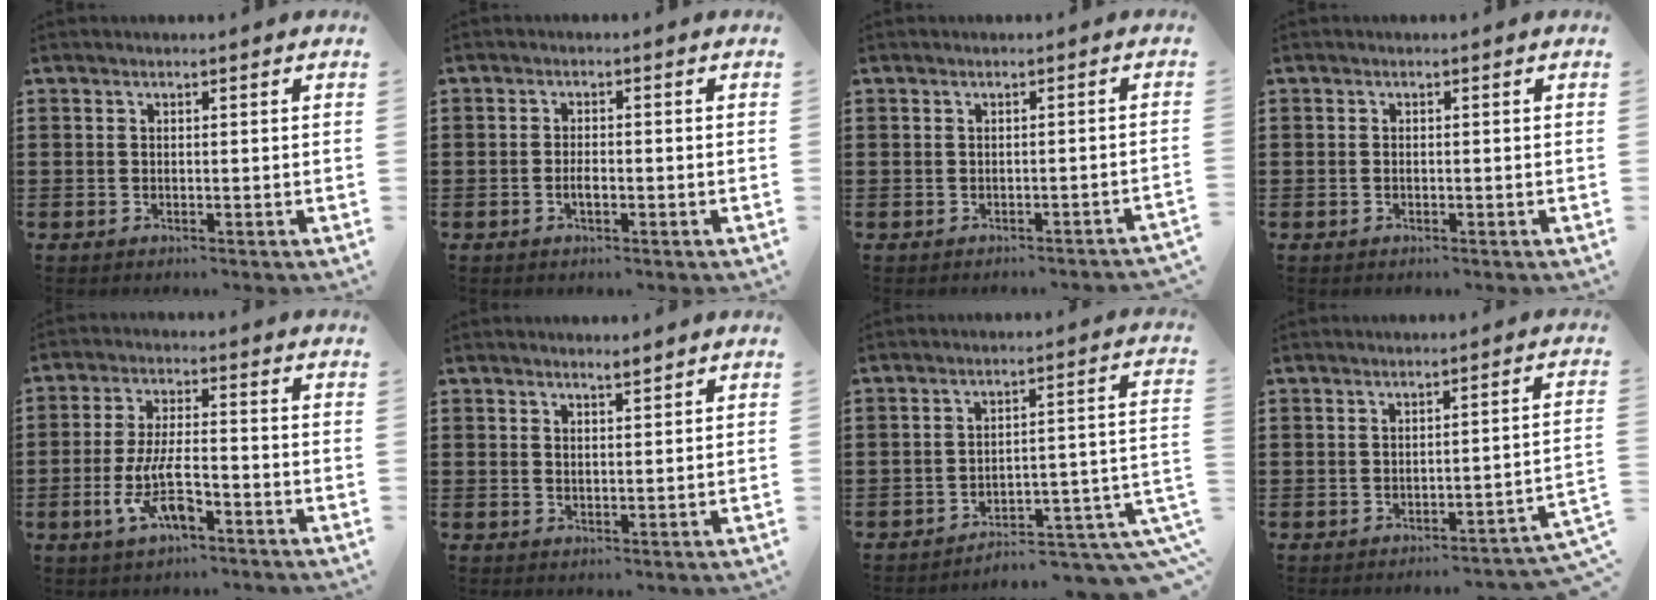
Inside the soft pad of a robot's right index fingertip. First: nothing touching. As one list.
[{"total": 1.9, "force": [-0.7, 0.8, 1.6], "torque": [-0.032, 0.003, -0.012]}, {"total": 1.0, "force": [-0.9, -0.2, 0.4], "torque": [-0.010, 0.001, -0.019]}, {"total": 0.5, "force": [-0.1, 0.2, 0.5], "torque": [-0.013, -0.004, -0.001]}, {"total": 8.4, "force": [-3.3, 2.9, 7.2], "torque": [-0.164, -0.010, -0.065]}, {"total": 1.8, "force": [1.7, 0.2, 0.6], "torque": [-0.014, 0.001, 0.033]}, {"total": 5.3, "force": [-4.5, 0.6, 2.6], "torque": [-0.042, -0.007, -0.090]}, {"total": 2.2, "force": [-1.9, -0.3, 1.2], "torque": [-0.024, -0.003, -0.041]}]